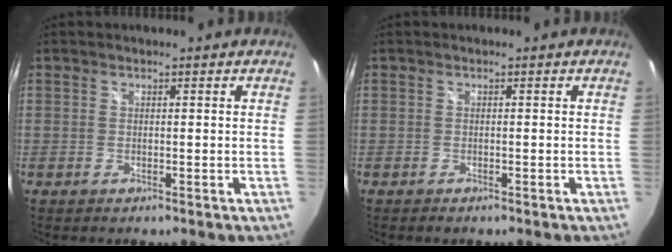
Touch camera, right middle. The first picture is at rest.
{"total": 0.7, "force": [-0.6, 0.3, 0.2], "torque": [-0.007, -0.004, -0.013]}